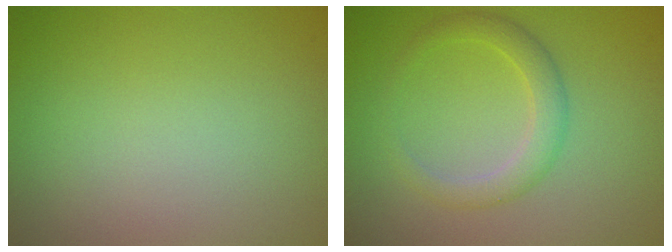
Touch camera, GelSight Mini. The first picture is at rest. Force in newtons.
{"total": 2.6, "press": 2.6, "slide": 0.1}